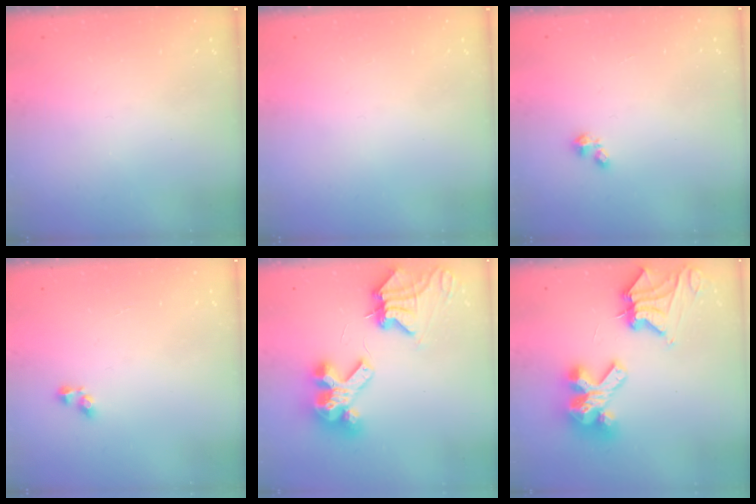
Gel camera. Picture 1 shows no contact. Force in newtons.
{"total": 0.0}
{"total": 1.1, "press": 1.1, "slide": 0.3}
{"total": 3.8, "press": 3.8, "slide": 0.6}
{"total": 12.5, "press": 12.4, "slide": 1.5}
{"total": 14.5, "press": 14.3, "slide": 1.8}